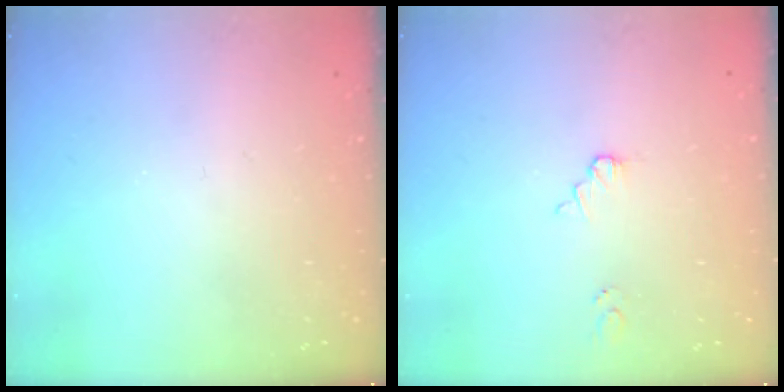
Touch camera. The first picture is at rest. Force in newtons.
{"total": 1.5, "press": 1.5, "slide": 0.1}